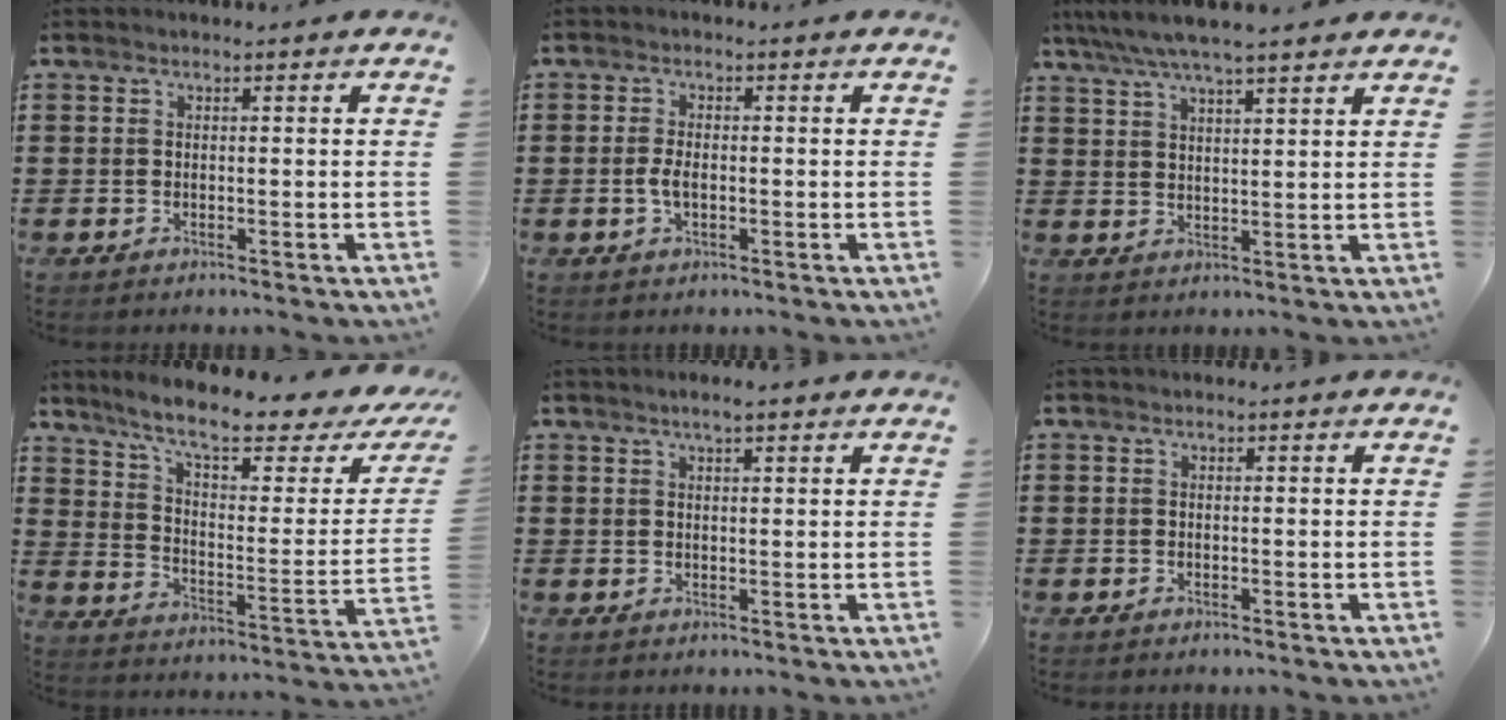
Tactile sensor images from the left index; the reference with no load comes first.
{"total": 2.6, "force": [-0.5, 1.1, 2.3], "torque": [-0.059, -0.004, -0.013]}
{"total": 5.2, "force": [4.4, 0.1, 2.6], "torque": [-0.064, -0.014, 0.077]}
{"total": 10.3, "force": [8.2, 1.0, 6.2], "torque": [-0.127, -0.056, 0.133]}
{"total": 2.3, "force": [1.6, 0.4, 1.5], "torque": [-0.031, 0.004, 0.028]}
{"total": 0.0}